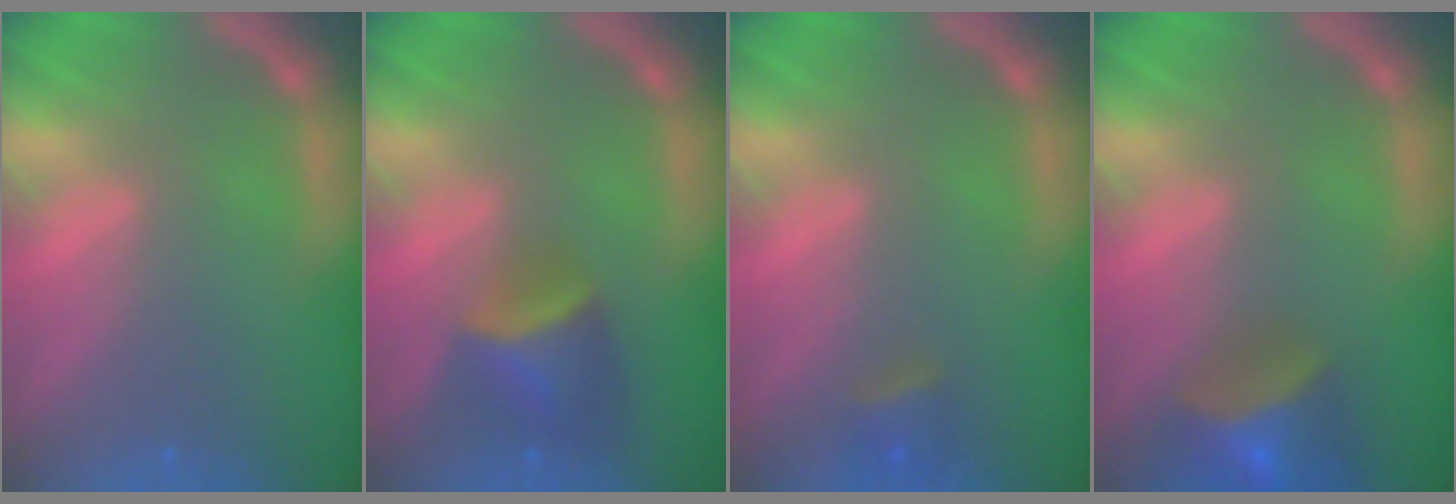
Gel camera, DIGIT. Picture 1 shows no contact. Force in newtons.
{"total": 4.4}
{"total": 1.9}
{"total": 6.5}